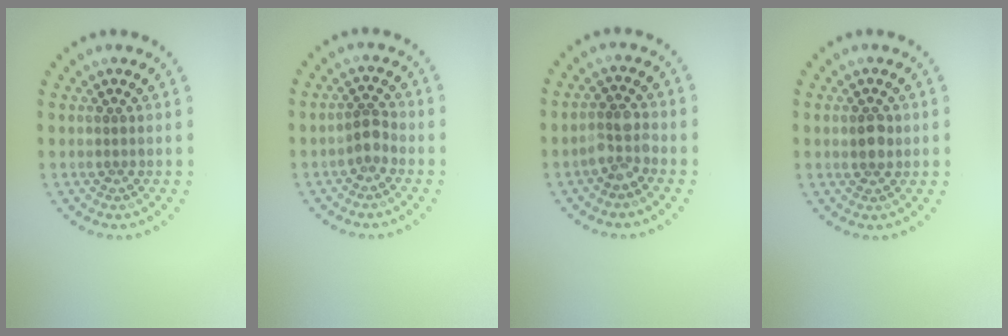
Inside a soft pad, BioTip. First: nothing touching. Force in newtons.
{"total": 1.8, "press": 1.5, "slide": 1.0}
{"total": 2.3, "press": 2.0, "slide": 1.1}
{"total": 1.8, "press": 1.8, "slide": 0.4}